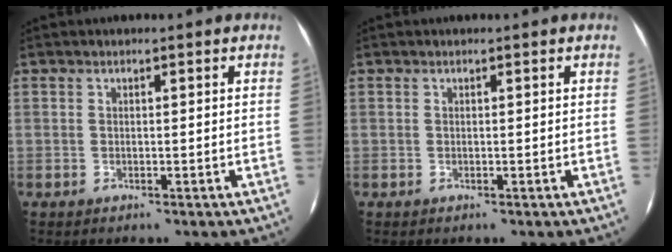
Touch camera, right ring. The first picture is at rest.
{"total": 0.0}